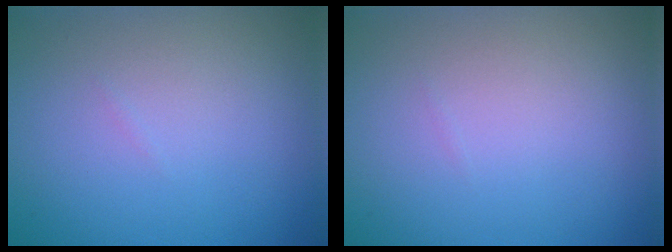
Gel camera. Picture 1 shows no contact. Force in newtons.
{"total": 0.0}